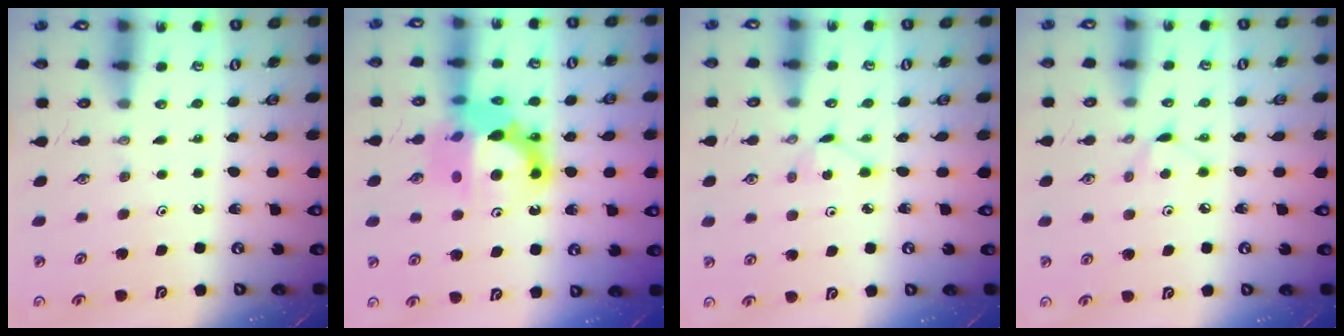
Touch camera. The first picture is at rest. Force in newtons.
{"total": 15.7, "press": 15.7, "slide": 1.3}
{"total": 3.2, "press": 3.2, "slide": 0.3}
{"total": 5.9, "press": 5.9, "slide": 0.6}